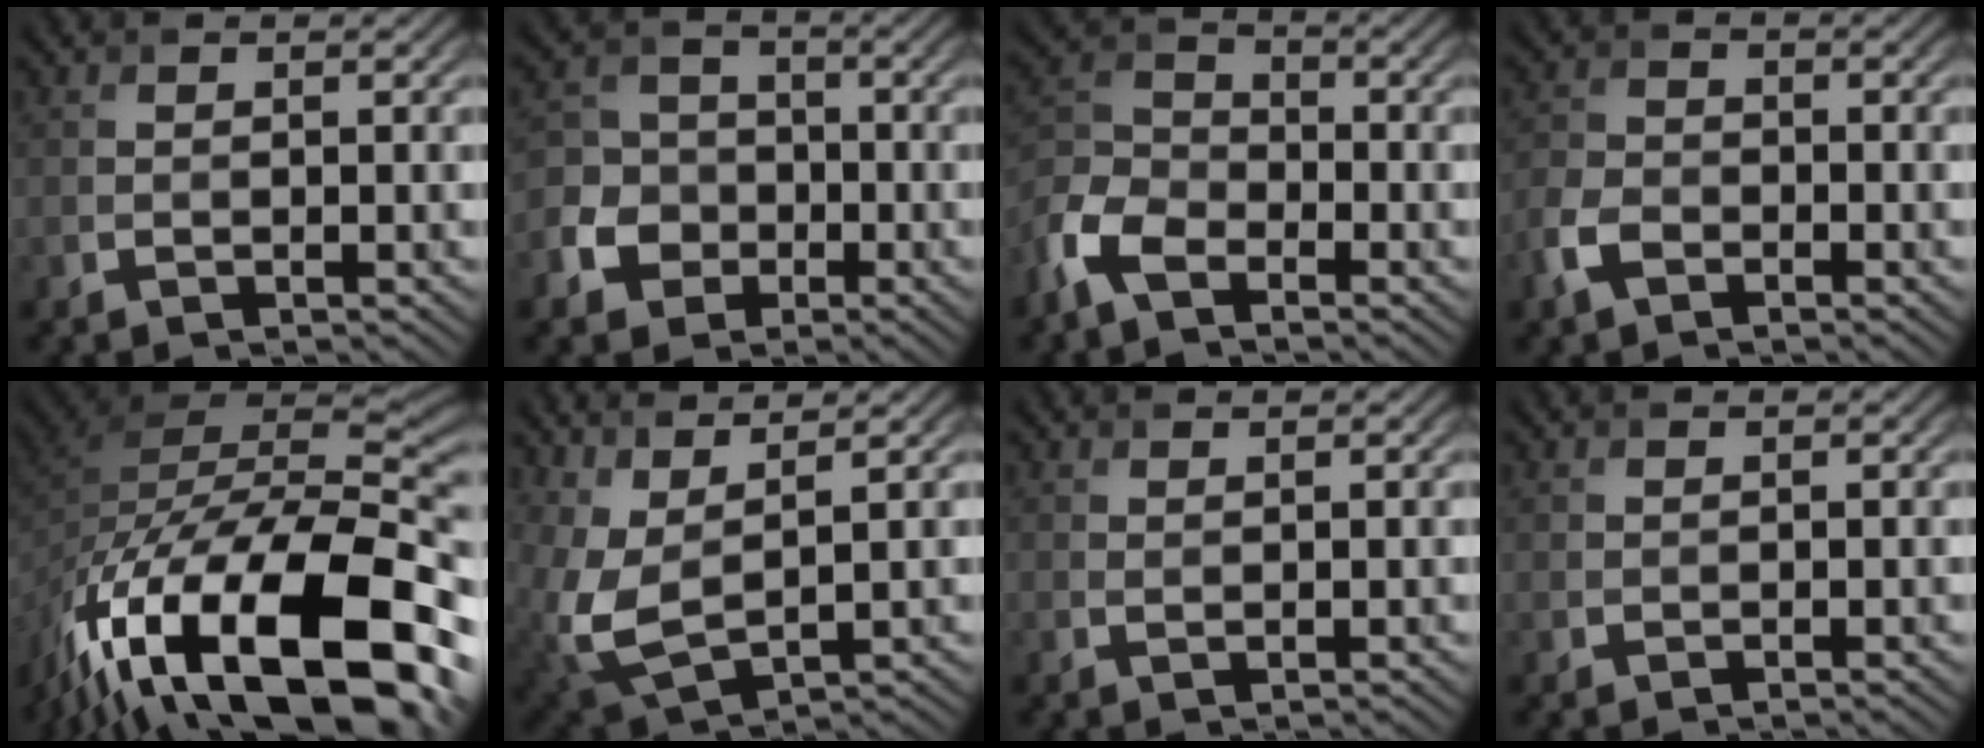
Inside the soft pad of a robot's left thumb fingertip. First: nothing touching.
{"total": 7.0, "force": [-3.0, 5.9, 2.2], "torque": [-0.057, -0.013, -0.081]}
{"total": 7.5, "force": [-4.8, 3.9, 4.1], "torque": [-0.107, -0.004, -0.118]}
{"total": 3.9, "force": [-2.3, 2.4, 2.1], "torque": [-0.052, -0.004, -0.059]}
{"total": 20.5, "force": [-11.8, 9.1, 14.1], "torque": [-0.272, -0.024, -0.180]}
{"total": 6.8, "force": [3.5, 2.9, 5.1], "torque": [-0.141, -0.007, 0.074]}
{"total": 0.6, "force": [0.5, 0.1, 0.3], "torque": [-0.006, -0.001, 0.011]}
{"total": 0.5, "force": [0.2, 0.4, 0.1], "torque": [-0.003, -0.006, 0.007]}